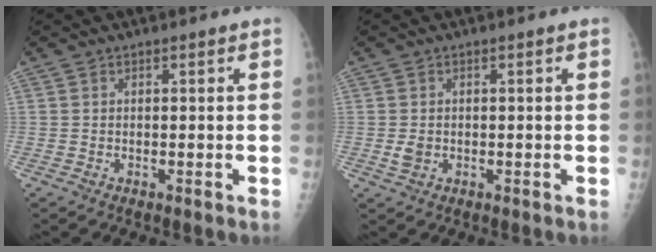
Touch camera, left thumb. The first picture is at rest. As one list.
[{"total": 1.9, "force": [0.0, 1.3, 1.3], "torque": [-0.023, 0.002, 0.004]}]